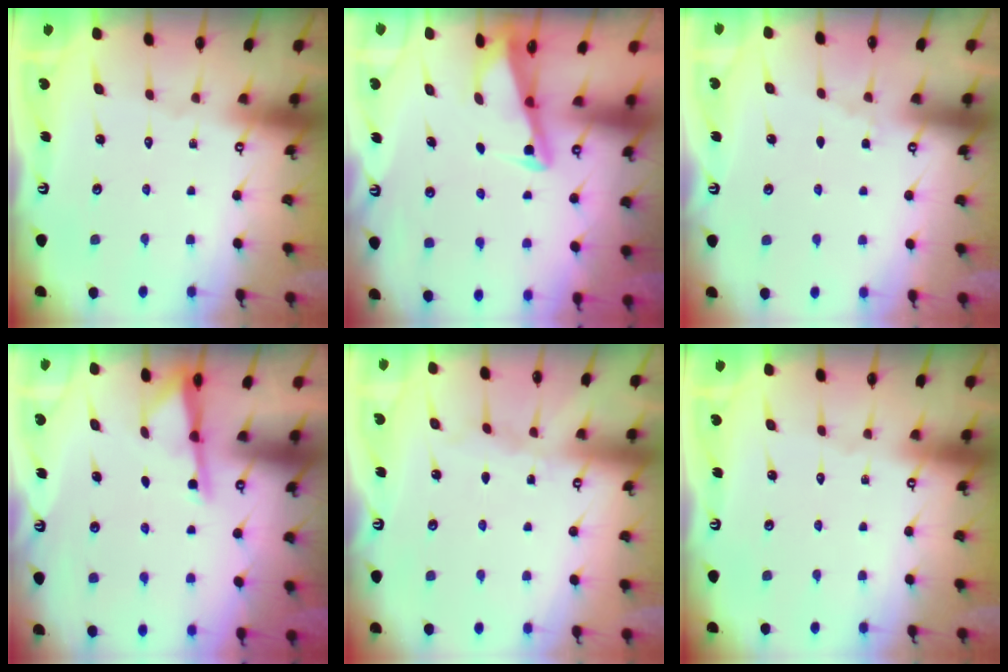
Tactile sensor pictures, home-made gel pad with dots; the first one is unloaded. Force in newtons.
{"total": 2.7, "press": 2.7, "slide": 0.3}
{"total": 2.8, "press": 2.8, "slide": 0.5}
{"total": 2.8, "press": 2.8, "slide": 0.5}
{"total": 3.4, "press": 3.4, "slide": 0.5}
{"total": 0.0}